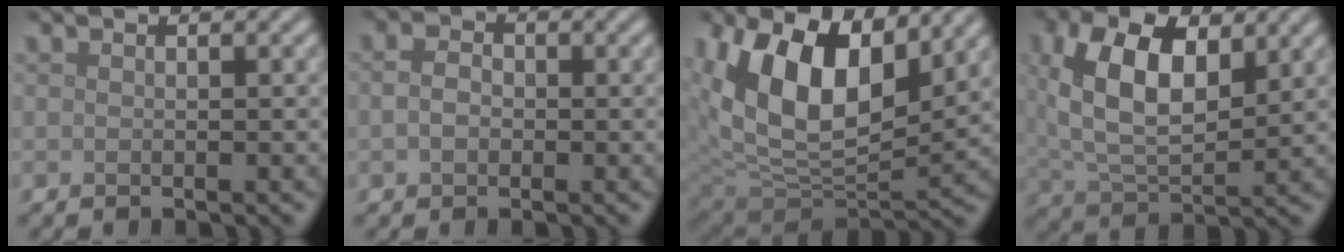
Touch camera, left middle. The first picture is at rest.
{"total": 1.9, "force": [-0.1, 1.4, 1.2], "torque": [-0.027, 0.001, -0.005]}
{"total": 12.5, "force": [4.3, 7.3, 9.2], "torque": [-0.172, -0.006, 0.080]}
{"total": 9.7, "force": [3.1, 5.3, 7.5], "torque": [-0.157, 0.007, 0.052]}